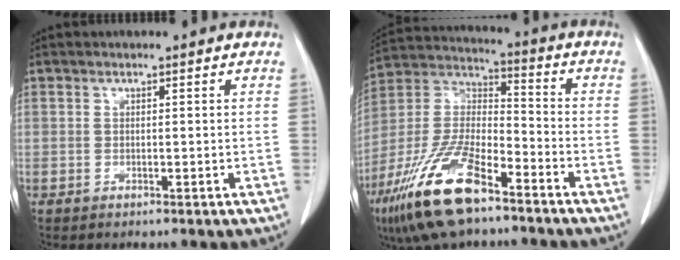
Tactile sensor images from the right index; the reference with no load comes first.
{"total": 17.1, "force": [-10.8, 5.1, 12.3], "torque": [-0.266, -0.011, -0.203]}